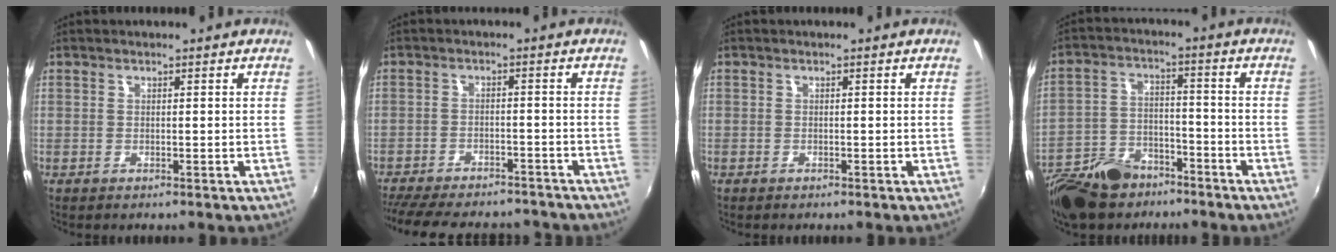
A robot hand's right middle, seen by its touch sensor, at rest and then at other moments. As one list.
[{"total": 18.3, "force": [-15.6, 5.5, 7.7], "torque": [-0.168, -0.016, -0.216]}, {"total": 0.7, "force": [-0.6, 0.4, 0.0], "torque": [-0.002, 0.001, -0.010]}, {"total": 15.9, "force": [-11.5, 8.1, 7.3], "torque": [-0.181, -0.007, -0.204]}]